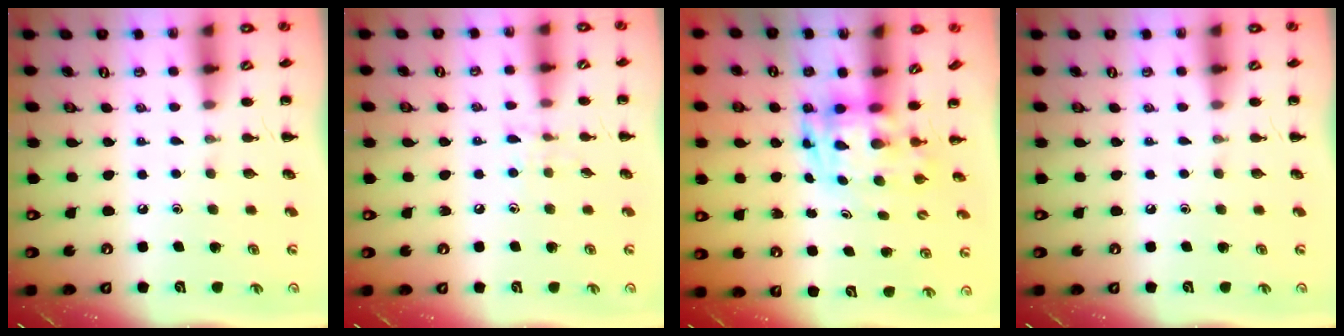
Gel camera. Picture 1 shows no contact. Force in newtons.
{"total": 5.4, "press": 5.2, "slide": 1.6}
{"total": 3.6, "press": 3.5, "slide": 0.7}
{"total": 0.0}